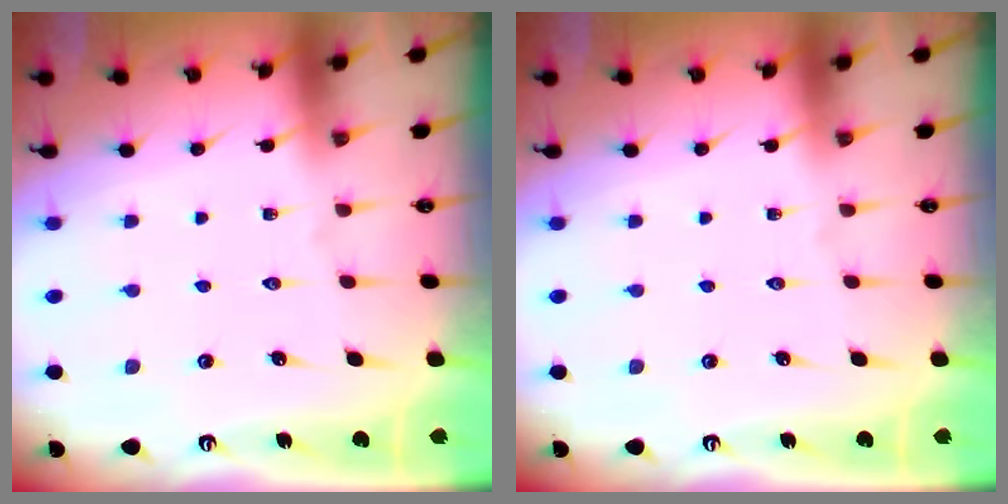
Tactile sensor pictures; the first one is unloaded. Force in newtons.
{"total": 0.0}